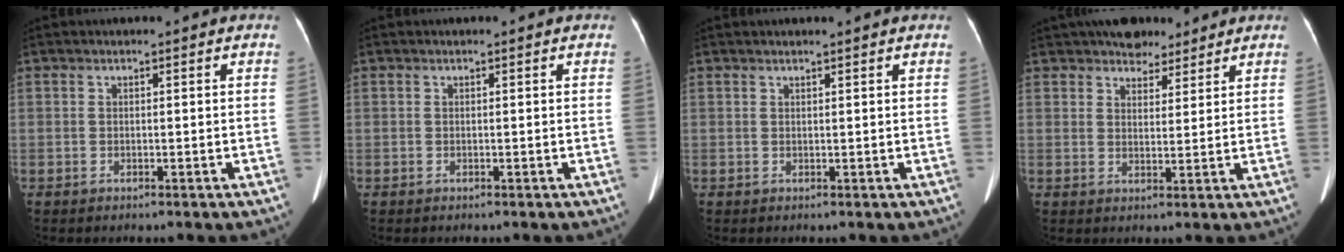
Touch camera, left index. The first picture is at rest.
{"total": 0.0}
{"total": 1.3, "force": [1.1, -0.2, 0.6], "torque": [-0.010, 0.013, 0.024]}
{"total": 5.6, "force": [4.5, 2.6, 2.0], "torque": [-0.028, 0.014, 0.078]}